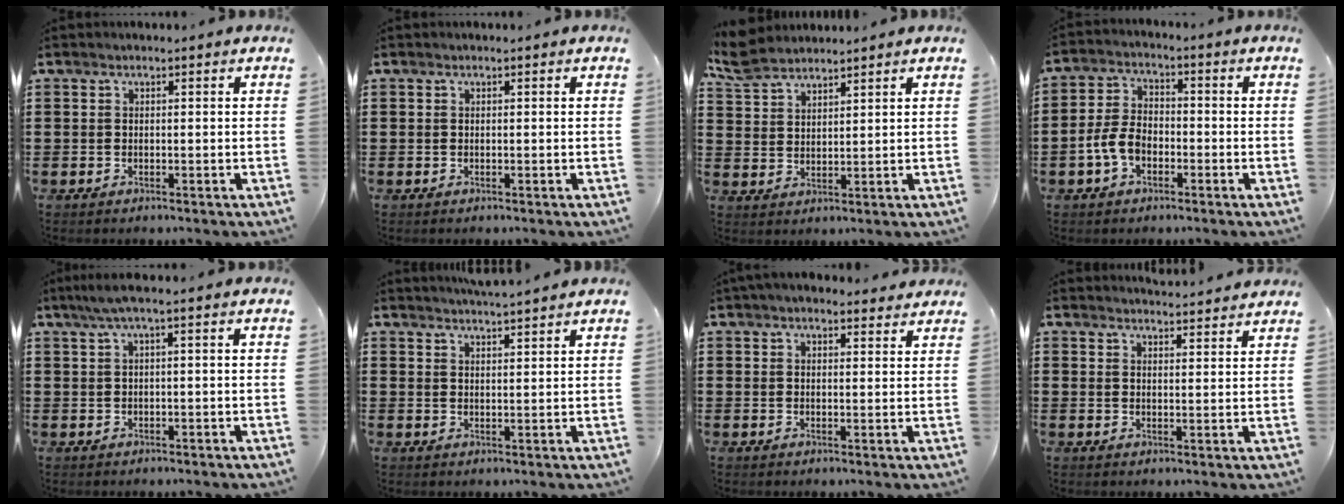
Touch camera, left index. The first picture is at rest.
{"total": 0.0}
{"total": 5.4, "force": [4.9, 1.7, 1.8], "torque": [-0.052, -0.006, 0.092]}
{"total": 5.6, "force": [-2.1, 3.4, 3.9], "torque": [-0.103, 0.000, -0.049]}
{"total": 2.1, "force": [0.2, 0.0, 2.1], "torque": [-0.036, 0.000, 0.001]}
{"total": 2.7, "force": [2.7, -0.2, 0.3], "torque": [-0.012, -0.008, 0.051]}
{"total": 3.0, "force": [2.8, 0.9, 0.9], "torque": [-0.025, -0.002, 0.052]}
{"total": 2.9, "force": [2.9, -0.1, 0.0], "torque": [-0.001, -0.016, 0.052]}